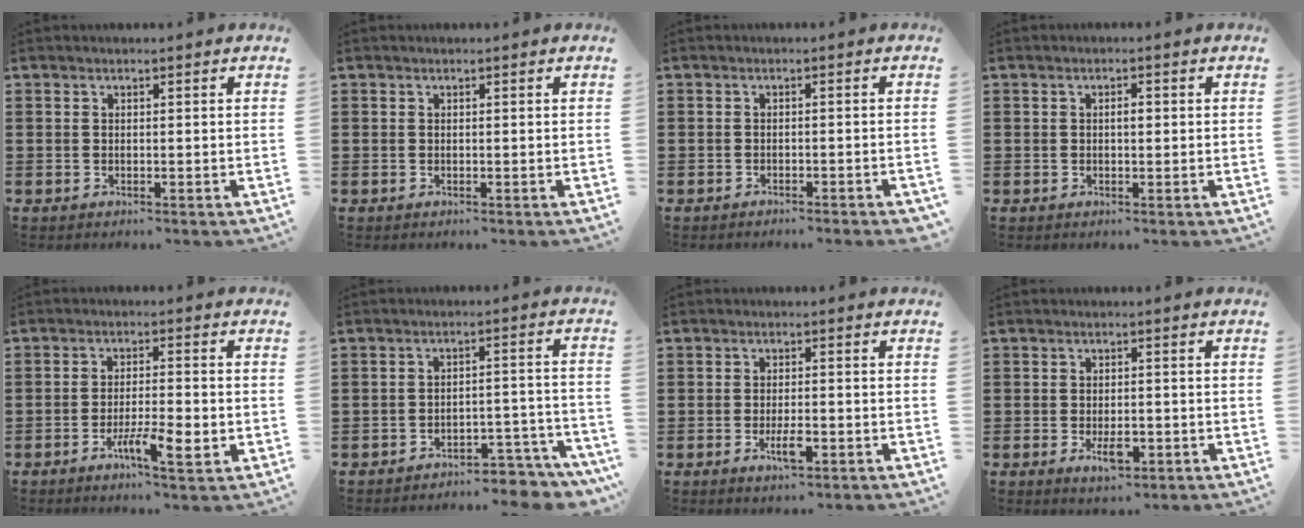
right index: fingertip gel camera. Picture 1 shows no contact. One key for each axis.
{"total": 0.0}
{"total": 1.3, "fx": -1.2, "fy": 0.0, "fz": 0.5, "tx": -0.010, "ty": 0.000, "tz": -0.023}
{"total": 1.4, "fx": 0.0, "fy": 0.5, "fz": 1.3, "tx": -0.026, "ty": 0.002, "tz": -0.001}
{"total": 6.6, "fx": -2.9, "fy": 1.7, "fz": 5.7, "tx": -0.098, "ty": -0.003, "tz": -0.049}
{"total": 4.6, "fx": -4.4, "fy": 0.6, "fz": 1.3, "tx": -0.024, "ty": 0.006, "tz": -0.088}
{"total": 3.7, "fx": -1.4, "fy": 1.1, "fz": 3.2, "tx": -0.069, "ty": -0.004, "tz": -0.029}
{"total": 3.8, "fx": -1.3, "fy": 1.6, "fz": 3.2, "tx": -0.053, "ty": -0.004, "tz": -0.025}